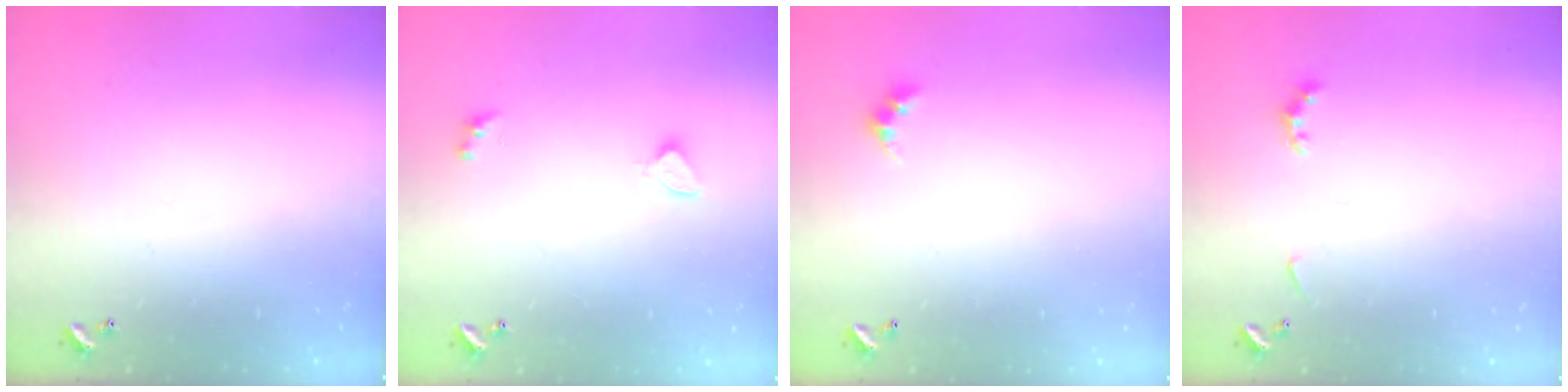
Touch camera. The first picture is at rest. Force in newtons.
{"total": 2.1, "press": 2.0, "slide": 0.4}
{"total": 3.0, "press": 2.9, "slide": 0.5}
{"total": 2.9, "press": 2.8, "slide": 0.6}